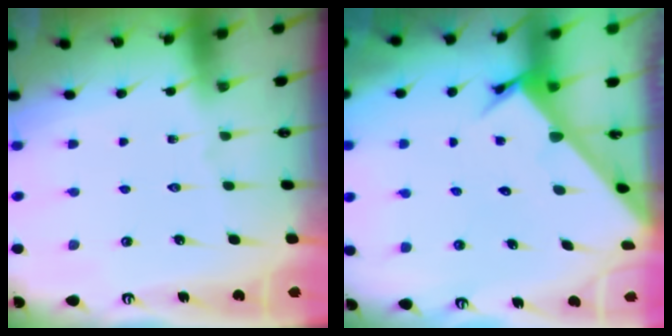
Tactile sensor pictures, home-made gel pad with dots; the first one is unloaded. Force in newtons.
{"total": 3.6, "press": 3.6, "slide": 0.2}